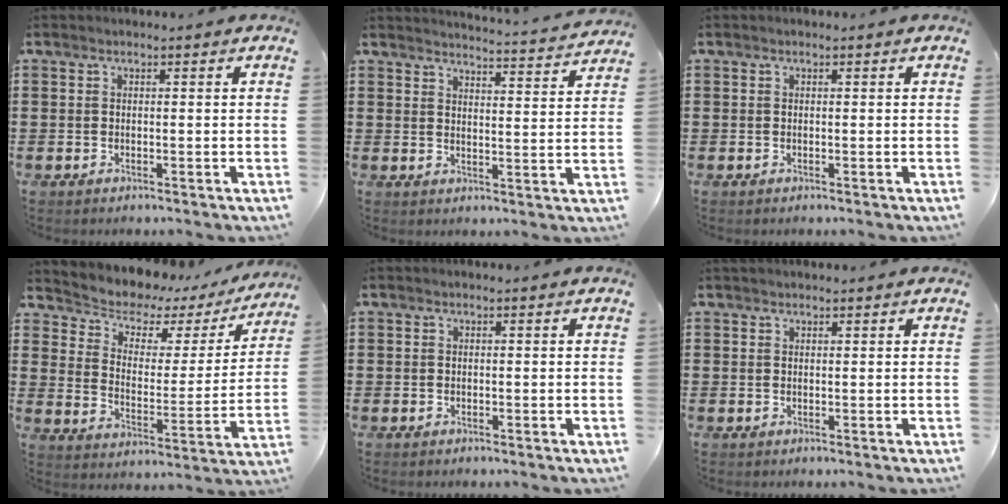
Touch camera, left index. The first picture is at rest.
{"total": 3.5, "force": [3.4, -0.5, 0.4], "torque": [-0.016, -0.032, 0.055]}
{"total": 0.0}
{"total": 5.2, "force": [4.5, 2.3, 1.2], "torque": [-0.049, -0.037, 0.071]}
{"total": 0.0}
{"total": 0.7, "force": [0.7, 0.3, 0.0], "torque": [-0.002, 0.001, 0.014]}